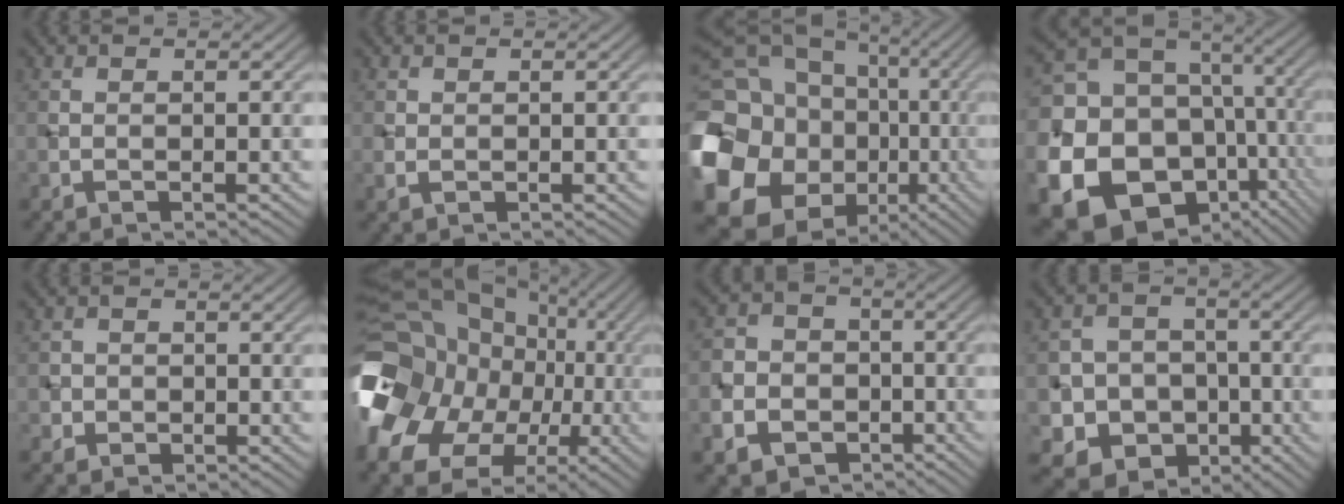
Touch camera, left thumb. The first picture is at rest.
{"total": 0.9, "force": [0.1, 0.7, 0.4], "torque": [-0.011, -0.001, 0.005]}
{"total": 21.7, "force": [-3.8, 17.8, 11.8], "torque": [-0.277, -0.045, -0.061]}
{"total": 24.4, "force": [-6.1, 20.6, 11.6], "torque": [-0.291, -0.036, -0.089]}
{"total": 1.9, "force": [-0.4, 1.8, 0.4], "torque": [0.003, -0.003, -0.013]}
{"total": 18.9, "force": [-1.8, 15.1, 11.3], "torque": [-0.259, -0.008, -0.029]}
{"total": 10.5, "force": [-4.6, 8.8, 3.3], "torque": [-0.107, -0.040, -0.094]}
{"total": 9.9, "force": [-3.4, 8.8, 2.9], "torque": [-0.077, -0.012, -0.093]}